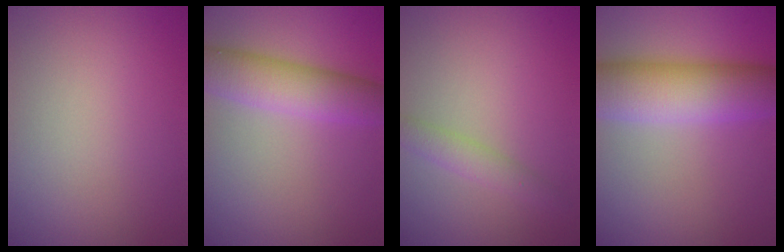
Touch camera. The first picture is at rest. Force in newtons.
{"total": 5.6, "press": 5.6, "slide": 0.2}
{"total": 1.9, "press": 1.9, "slide": 0.0}
{"total": 9.0, "press": 9.0, "slide": 0.2}